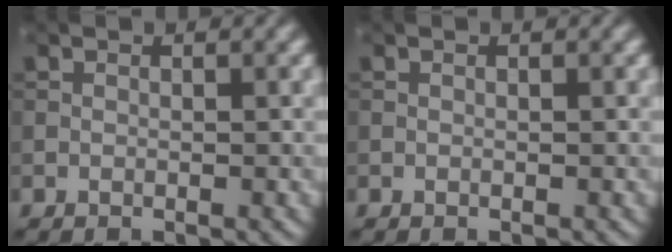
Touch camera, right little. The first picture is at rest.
{"total": 0.0}